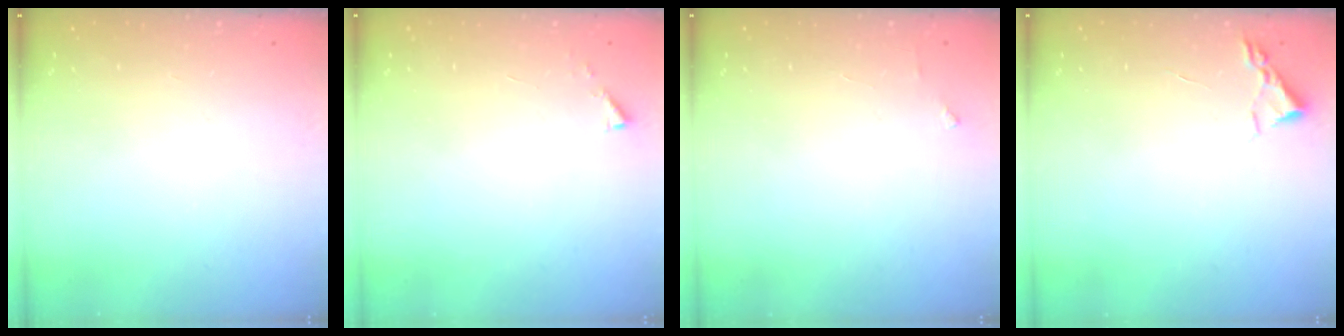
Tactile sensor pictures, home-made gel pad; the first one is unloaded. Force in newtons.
{"total": 2.9, "press": 2.9, "slide": 0.4}
{"total": 2.6, "press": 2.6, "slide": 0.2}
{"total": 2.4, "press": 2.3, "slide": 0.3}